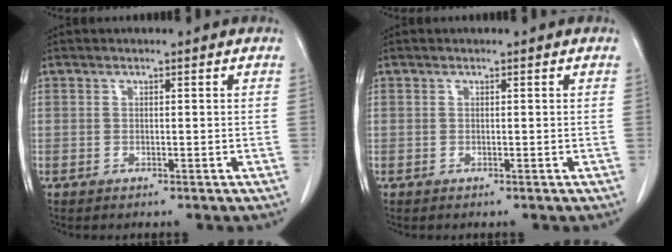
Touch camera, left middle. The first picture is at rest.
{"total": 0.0}